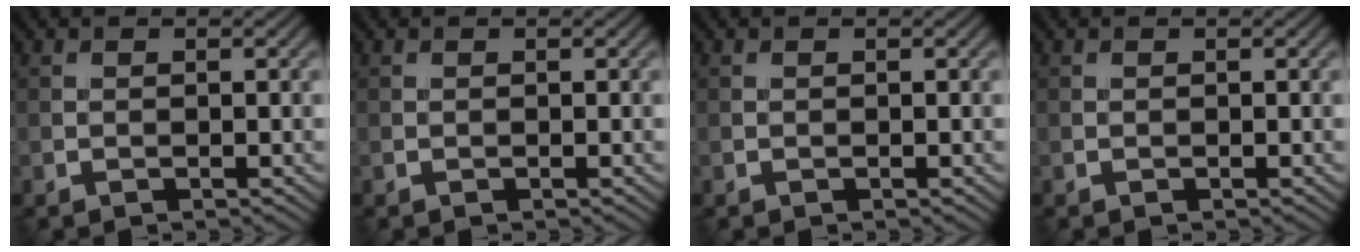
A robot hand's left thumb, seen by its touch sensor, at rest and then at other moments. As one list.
[{"total": 0.0}, {"total": 0.0}, {"total": 0.0}]